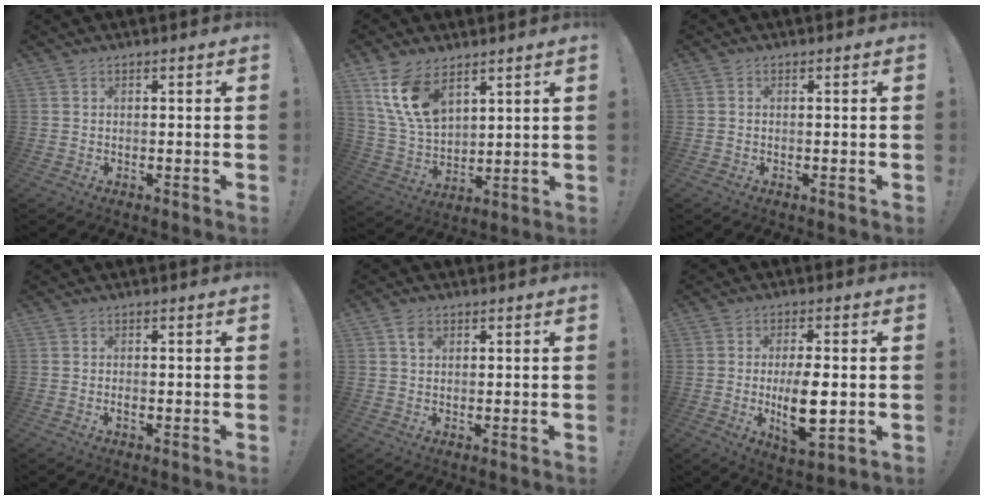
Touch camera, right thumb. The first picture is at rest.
{"total": 14.1, "force": [7.9, 8.0, 8.5], "torque": [-0.178, -0.032, 0.154]}
{"total": 0.0}
{"total": 0.7, "force": [-0.5, 0.2, 0.5], "torque": [-0.015, 0.002, -0.007]}
{"total": 2.6, "force": [1.3, 1.8, 1.3], "torque": [-0.014, -0.003, 0.021]}
{"total": 11.7, "force": [-1.3, 4.3, 10.8], "torque": [-0.191, -0.011, -0.025]}